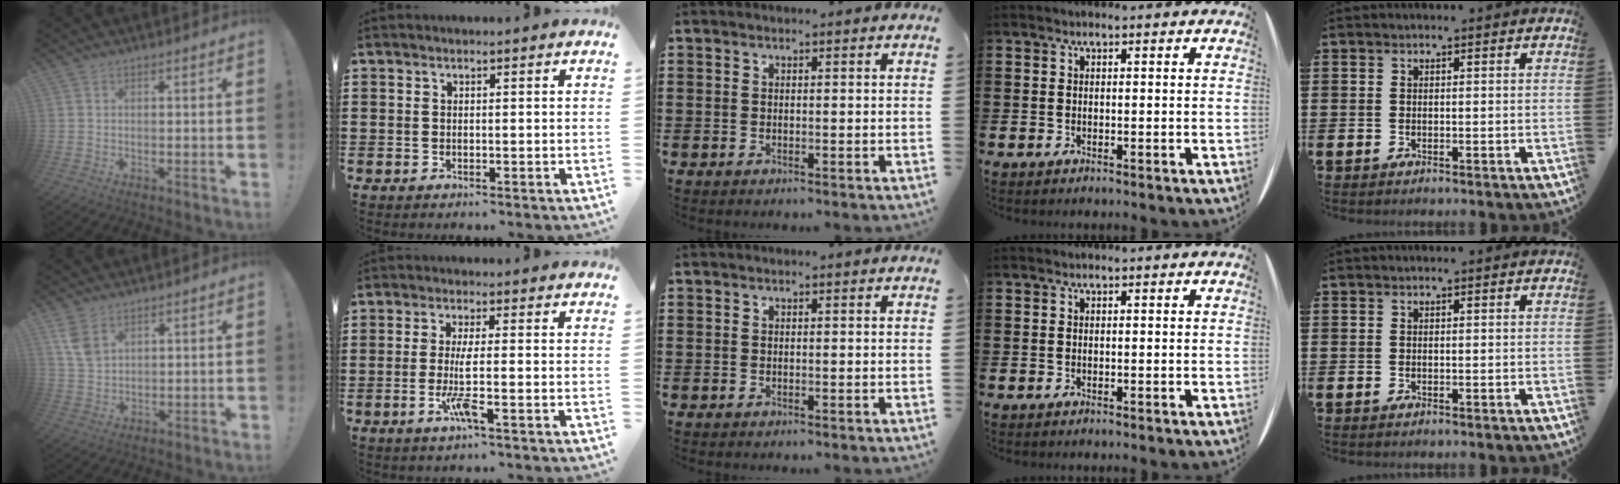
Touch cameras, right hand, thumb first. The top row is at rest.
{"thumb": {"total": 6.4, "force": [3.6, 3.8, 3.6], "torque": [-0.056, -0.015, 0.070]}, "index": {"total": 5.1, "force": [-1.4, 0.3, 4.9], "torque": [-0.112, -0.019, -0.034]}}